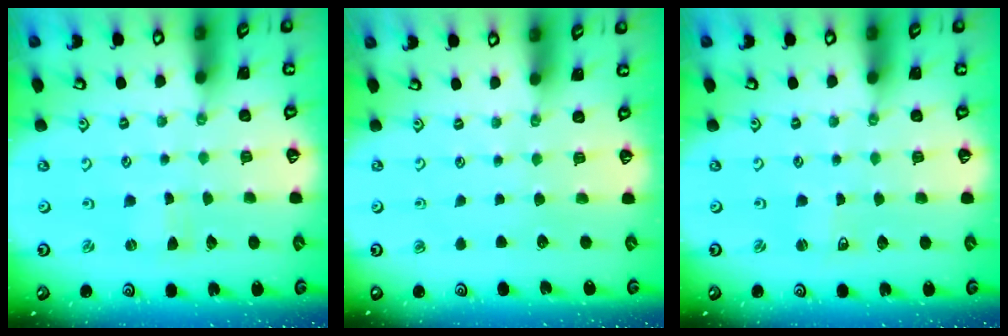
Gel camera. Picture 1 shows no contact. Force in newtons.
{"total": 0.0}
{"total": 1.2, "press": 1.2, "slide": 0.0}